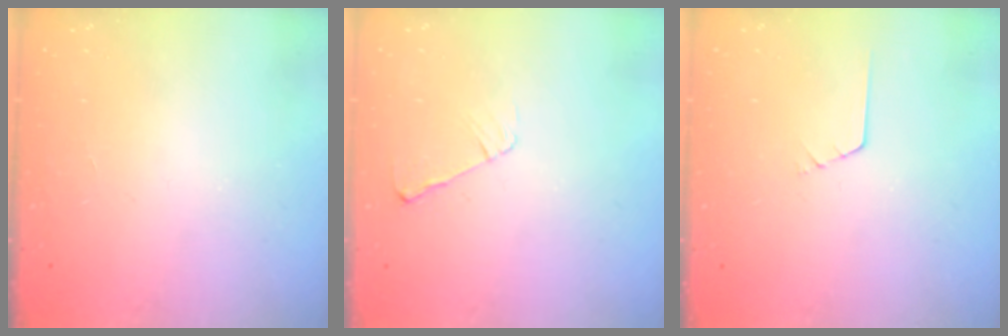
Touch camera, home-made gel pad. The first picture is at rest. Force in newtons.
{"total": 3.6, "press": 3.5, "slide": 0.5}
{"total": 0.6, "press": 0.5, "slide": 0.2}